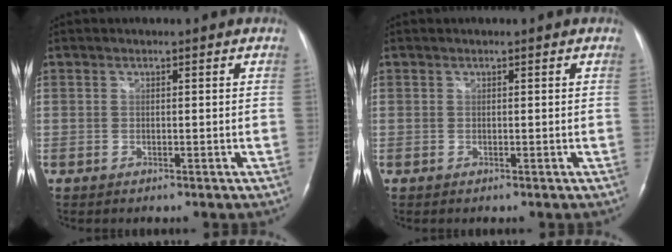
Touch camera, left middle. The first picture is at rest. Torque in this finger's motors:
{"motor_torque": [-0.09, 0.15, -0.04, -0.01]}